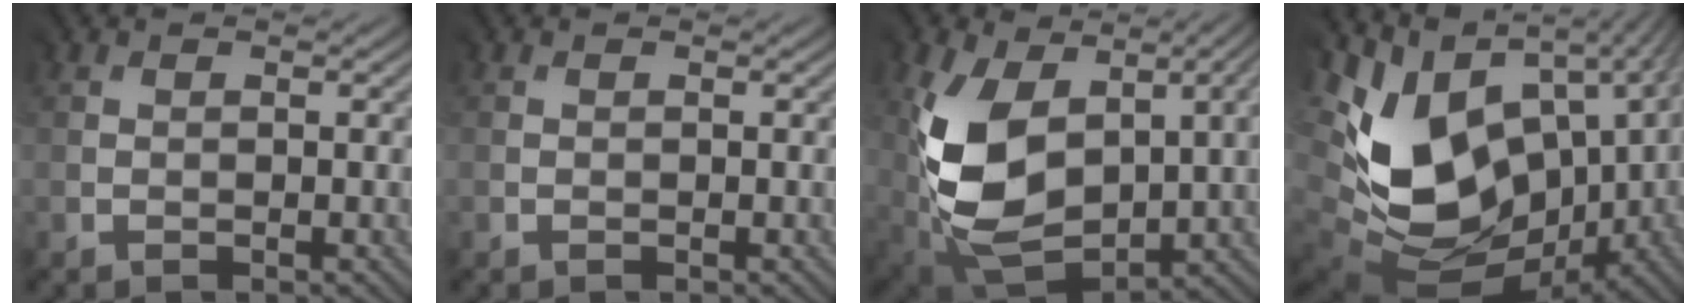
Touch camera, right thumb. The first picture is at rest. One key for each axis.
{"total": 0.0}
{"total": 12.0, "fx": 0.9, "fy": 6.7, "fz": 9.9, "tx": -0.230, "ty": -0.020, "tz": 0.027}
{"total": 14.4, "fx": 0.3, "fy": 10.2, "fz": 10.2, "tx": -0.218, "ty": -0.029, "tz": 0.035}